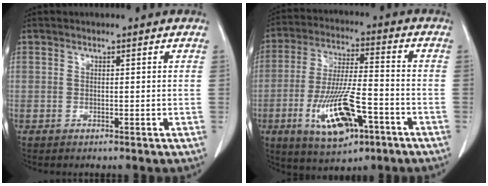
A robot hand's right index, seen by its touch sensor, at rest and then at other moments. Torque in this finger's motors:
{"motor_torque": [1.47, -0.67, 0.42, 0.11]}